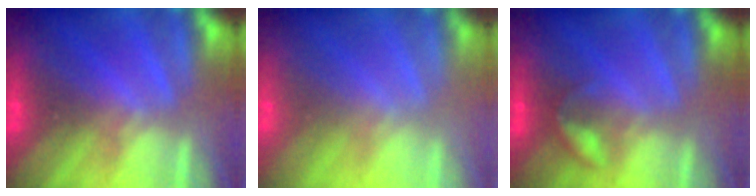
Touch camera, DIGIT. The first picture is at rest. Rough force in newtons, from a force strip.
{"total": 2.4}
{"total": 2.2}